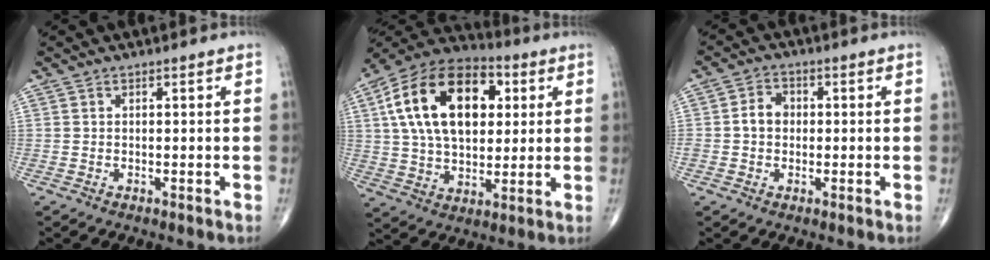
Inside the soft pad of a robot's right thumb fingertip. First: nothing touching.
{"total": 22.5, "force": [5.7, 13.6, 16.9], "torque": [-0.274, 0.009, 0.091]}
{"total": 4.3, "force": [-0.1, 3.5, 2.5], "torque": [-0.034, 0.014, -0.006]}